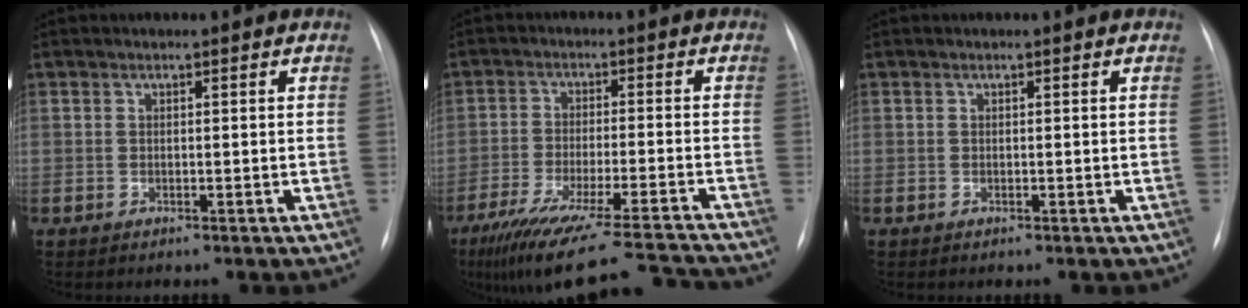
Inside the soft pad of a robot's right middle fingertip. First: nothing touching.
{"total": 20.9, "force": [-18.8, 0.1, 9.1], "torque": [-0.126, -0.039, -0.275]}
{"total": 0.0}